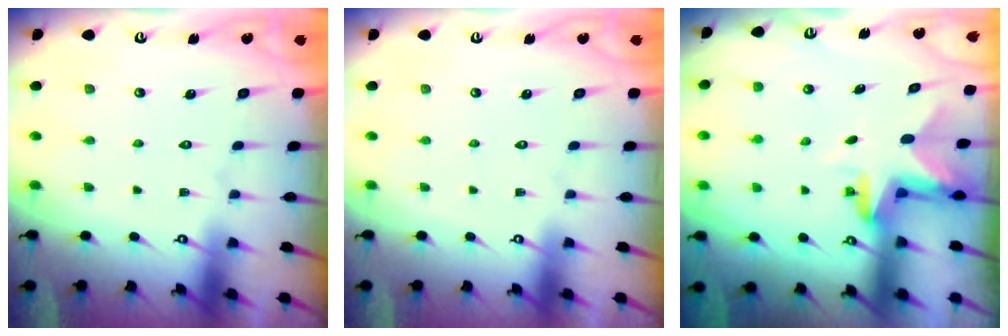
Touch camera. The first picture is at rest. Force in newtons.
{"total": 0.0}
{"total": 3.0, "press": 2.9, "slide": 0.5}